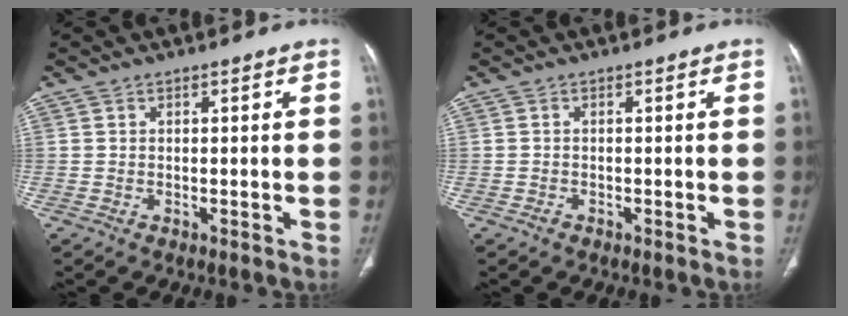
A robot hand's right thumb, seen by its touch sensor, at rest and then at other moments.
{"total": 0.8, "force": [-0.5, 0.5, 0.3], "torque": [-0.007, 0.002, -0.011]}